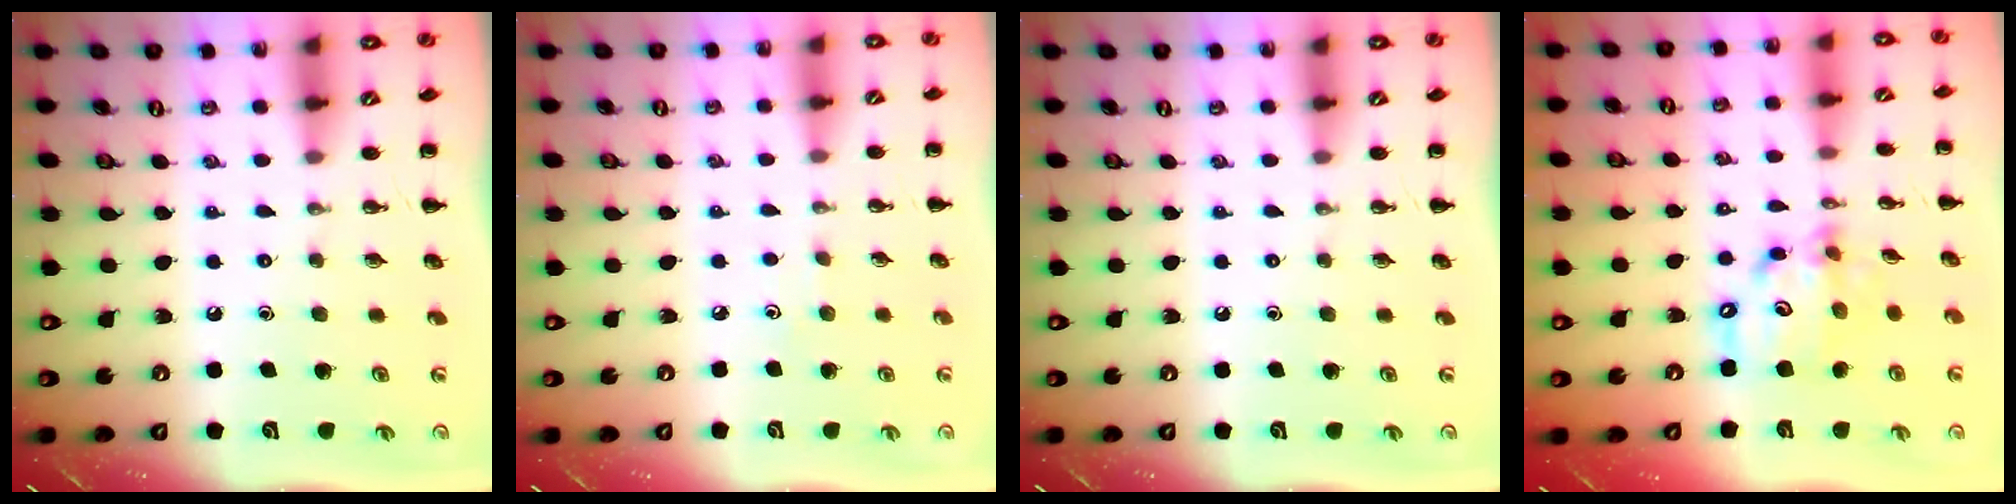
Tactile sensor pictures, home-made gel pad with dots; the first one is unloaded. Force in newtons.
{"total": 2.6, "press": 2.5, "slide": 0.8}
{"total": 0.0}
{"total": 12.1, "press": 11.7, "slide": 3.2}